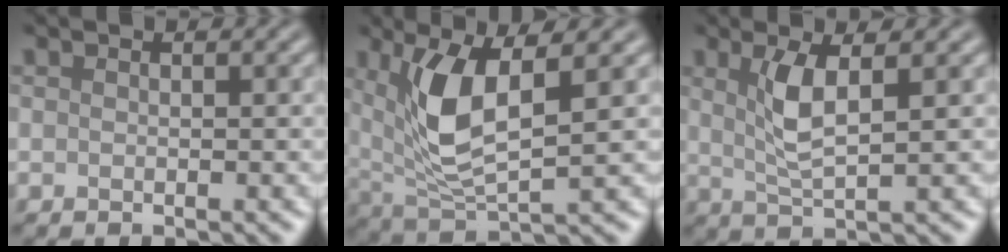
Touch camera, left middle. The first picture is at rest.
{"total": 6.1, "force": [1.6, 2.1, 5.4], "torque": [-0.123, -0.012, 0.045]}
{"total": 3.0, "force": [0.7, 0.6, 2.9], "torque": [-0.066, -0.005, 0.024]}